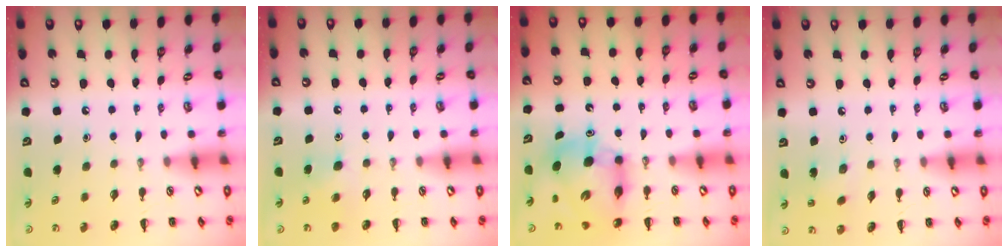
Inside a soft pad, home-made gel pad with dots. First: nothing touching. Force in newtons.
{"total": 5.8, "press": 5.6, "slide": 1.5}
{"total": 9.9, "press": 9.5, "slide": 2.8}
{"total": 2.2, "press": 2.0, "slide": 0.7}